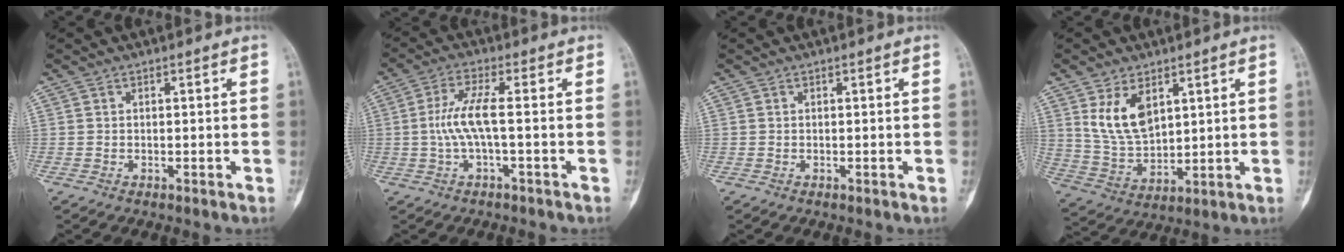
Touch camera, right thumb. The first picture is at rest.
{"total": 6.2, "force": [-0.5, 1.0, 6.1], "torque": [-0.145, 0.017, -0.017]}
{"total": 0.0}
{"total": 10.1, "force": [4.5, 5.9, 6.9], "torque": [-0.114, -0.022, 0.105]}